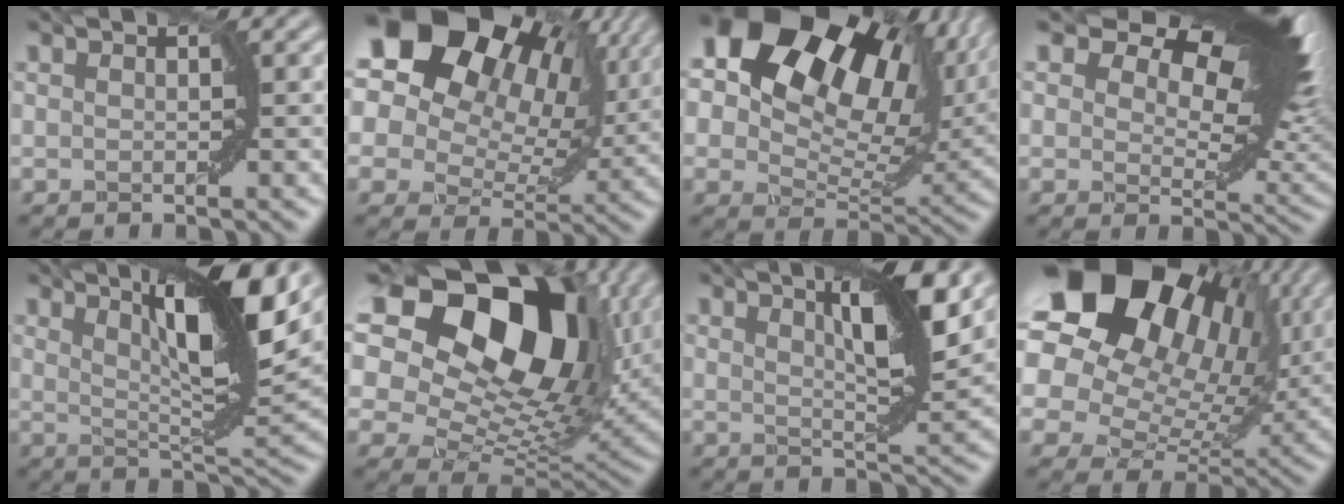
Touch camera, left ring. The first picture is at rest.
{"total": 20.5, "force": [10.6, 13.3, 11.4], "torque": [-0.242, 0.087, 0.167]}
{"total": 18.9, "force": [8.7, 12.2, 11.5], "torque": [-0.191, 0.052, 0.143]}
{"total": 13.8, "force": [7.6, 6.0, 9.8], "torque": [-0.122, 0.014, 0.106]}
{"total": 9.7, "force": [4.8, 1.5, 8.3], "torque": [-0.113, -0.002, 0.083]}
{"total": 17.9, "force": [7.4, 11.2, 11.8], "torque": [-0.205, 0.027, 0.126]}
{"total": 6.2, "force": [3.0, 1.1, 5.4], "torque": [-0.078, -0.001, 0.050]}
{"total": 21.4, "force": [10.5, 14.7, 11.3], "torque": [-0.251, 0.074, 0.175]}